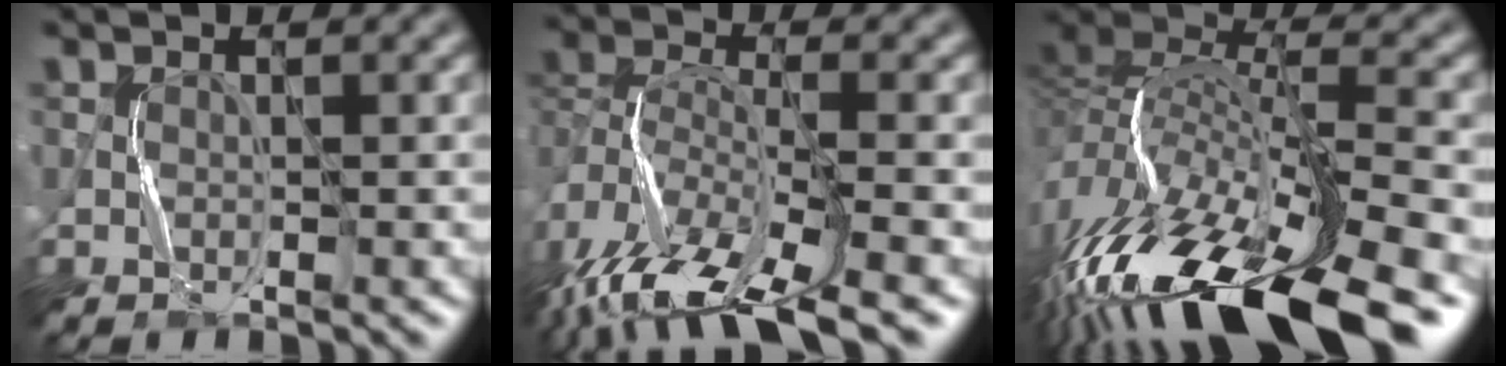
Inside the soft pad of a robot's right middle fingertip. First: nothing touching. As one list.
[{"total": 13.6, "force": [-9.6, 4.3, 8.6], "torque": [-0.176, -0.015, -0.148]}, {"total": 17.0, "force": [-9.0, 5.9, 13.1], "torque": [-0.267, -0.001, -0.157]}]